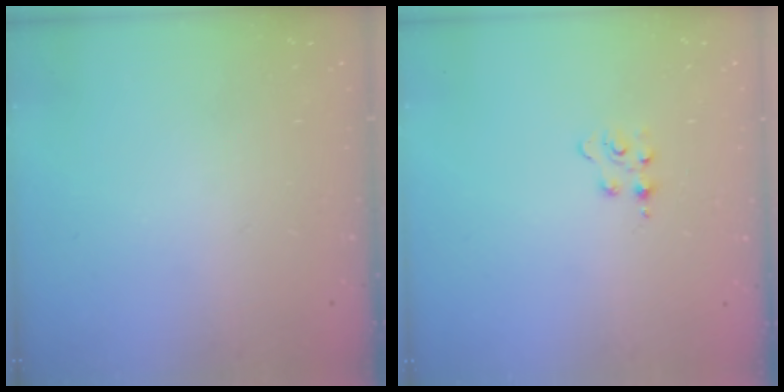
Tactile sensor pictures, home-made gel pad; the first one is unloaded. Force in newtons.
{"total": 2.3, "press": 2.3, "slide": 0.4}